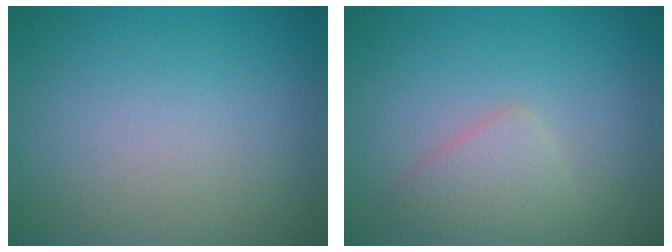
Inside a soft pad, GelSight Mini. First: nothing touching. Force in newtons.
{"total": 2.4, "press": 2.4, "slide": 0.2}